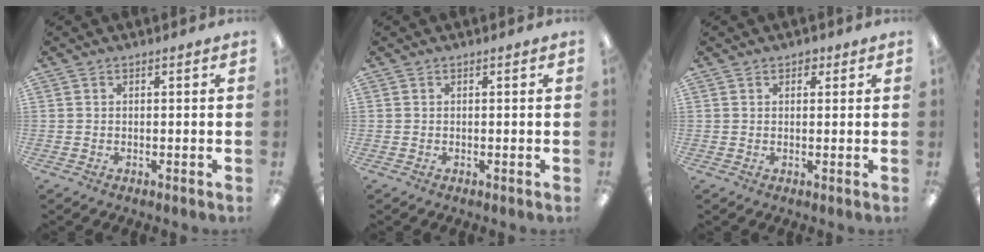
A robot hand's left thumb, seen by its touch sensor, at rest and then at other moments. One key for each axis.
{"total": 0.0}
{"total": 1.9, "fx": 1.2, "fy": 1.2, "fz": 0.7, "tx": -0.006, "ty": 0.000, "tz": 0.020}